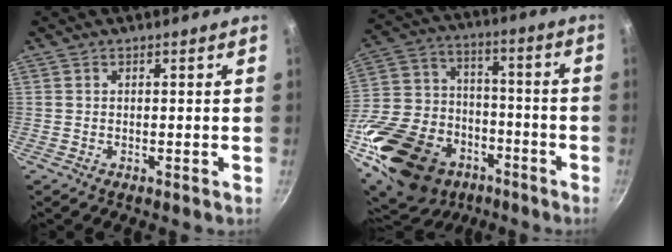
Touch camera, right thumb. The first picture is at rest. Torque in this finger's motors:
{"motor_torque": [2.35, 1.76, 1.65, -1.12, 0.63]}